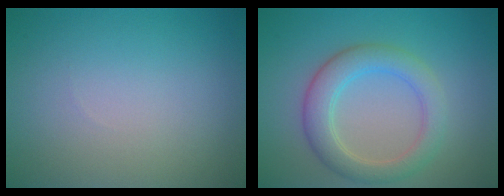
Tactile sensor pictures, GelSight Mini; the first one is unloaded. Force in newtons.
{"total": 4.2, "press": 4.2, "slide": 0.1}